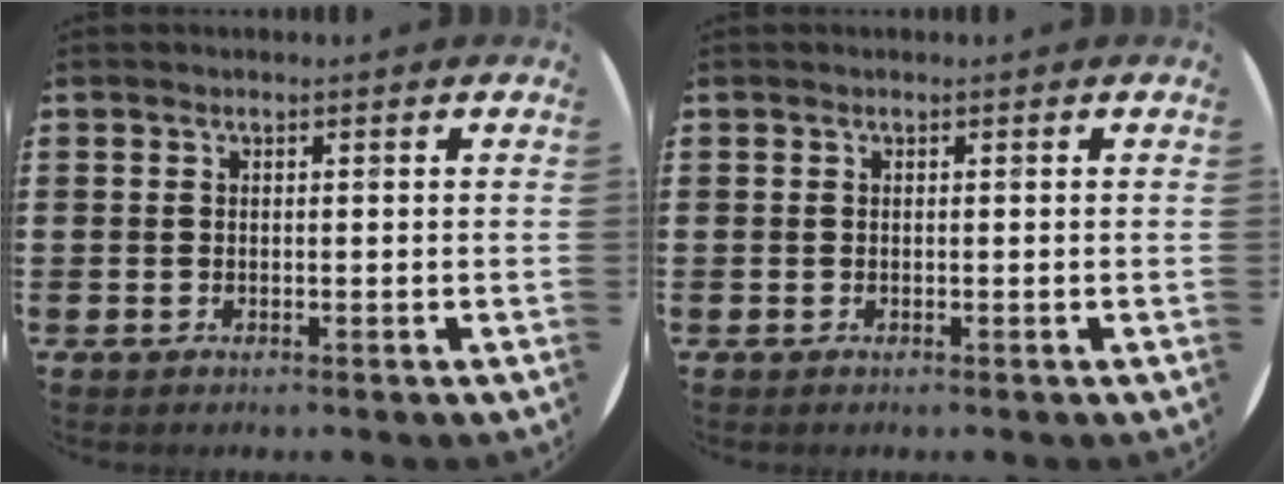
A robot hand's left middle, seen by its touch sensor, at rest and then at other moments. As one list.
[{"total": 0.0}]